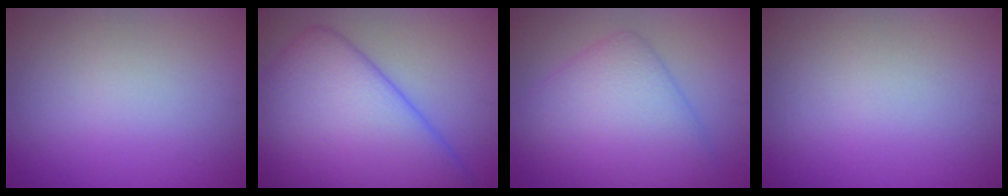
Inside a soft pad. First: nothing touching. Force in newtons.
{"total": 14.2, "press": 14.2, "slide": 0.4}
{"total": 7.4, "press": 7.4, "slide": 0.1}
{"total": 0.0}